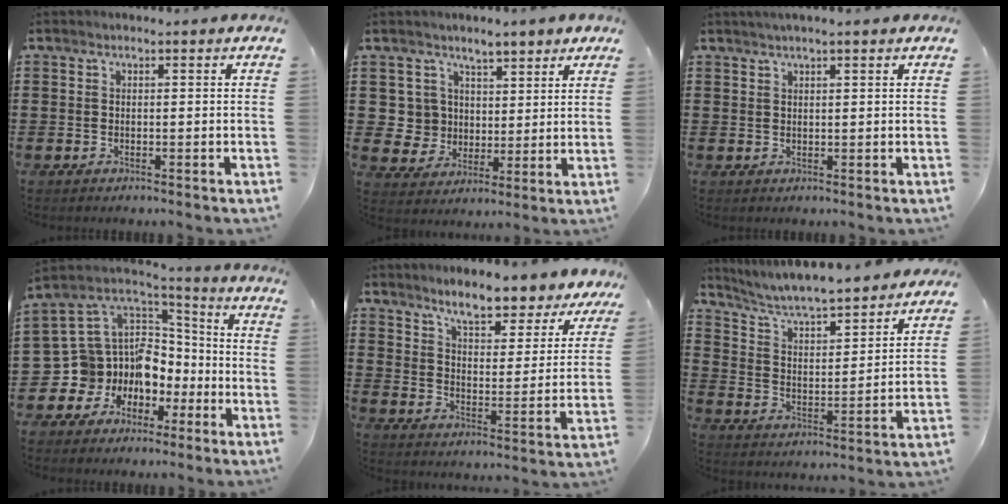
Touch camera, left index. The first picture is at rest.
{"total": 6.5, "force": [4.0, 5.1, -0.9], "torque": [-0.027, -0.016, 0.078]}
{"total": 1.5, "force": [1.2, 0.0, 1.0], "torque": [-0.019, 0.001, 0.022]}
{"total": 10.4, "force": [-2.5, 9.7, 2.9], "torque": [-0.099, -0.016, -0.040]}
{"total": 7.0, "force": [6.4, 0.6, 2.6], "torque": [-0.070, -0.043, 0.108]}
{"total": 5.6, "force": [5.2, 0.4, 1.9], "torque": [-0.060, -0.038, 0.084]}